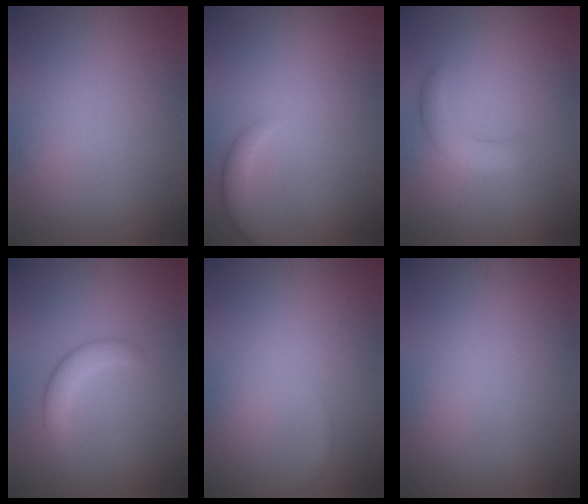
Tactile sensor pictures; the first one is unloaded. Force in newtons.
{"total": 3.0, "press": 3.0, "slide": 0.2}
{"total": 2.5, "press": 2.5, "slide": 0.1}
{"total": 2.3, "press": 2.3, "slide": 0.1}
{"total": 0.8, "press": 0.8, "slide": 0.1}
{"total": 0.0}